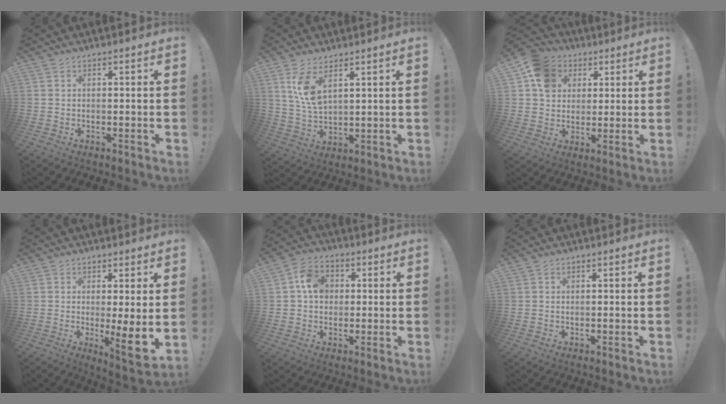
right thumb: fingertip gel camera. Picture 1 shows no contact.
{"total": 9.0, "force": [4.7, 3.9, 6.5], "torque": [-0.117, -0.024, 0.086]}
{"total": 11.1, "force": [4.0, 9.4, 4.4], "torque": [-0.058, -0.011, 0.082]}
{"total": 8.1, "force": [0.0, 0.4, 8.1], "torque": [-0.088, -0.033, -0.001]}
{"total": 9.1, "force": [1.5, 7.5, 4.9], "torque": [-0.069, 0.012, 0.030]}
{"total": 0.0}